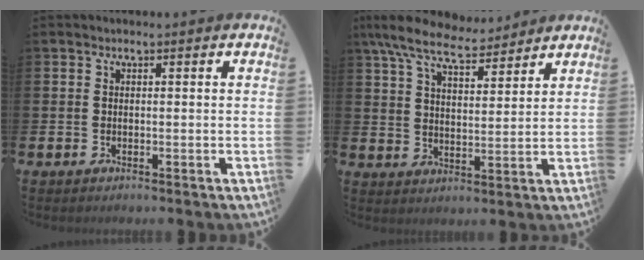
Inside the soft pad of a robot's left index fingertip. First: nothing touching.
{"total": 8.9, "force": [8.0, 2.3, 3.3], "torque": [-0.099, -0.031, 0.147]}